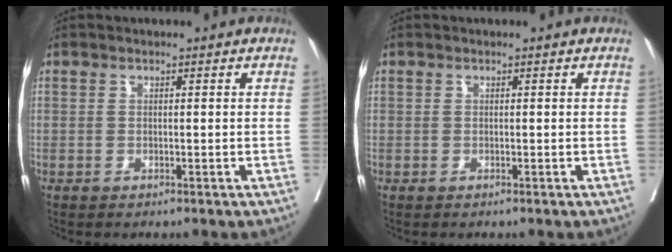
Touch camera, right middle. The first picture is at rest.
{"total": 0.0}